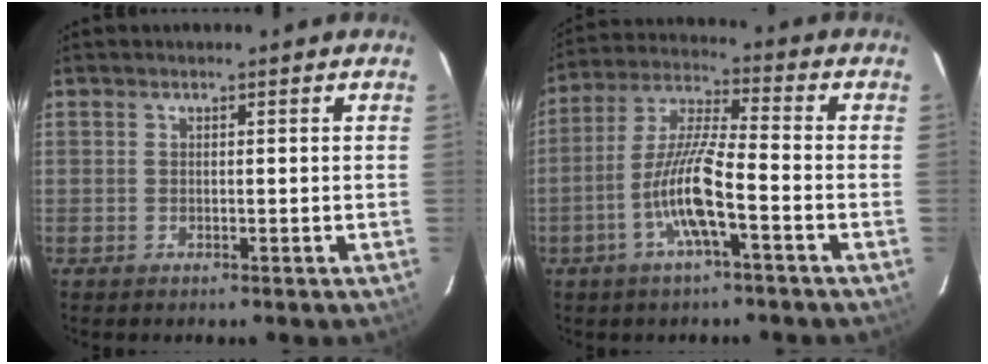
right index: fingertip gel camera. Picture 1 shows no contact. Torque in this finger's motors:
{"motor_torque": [1.64, -0.38, 0.57, 0.12]}